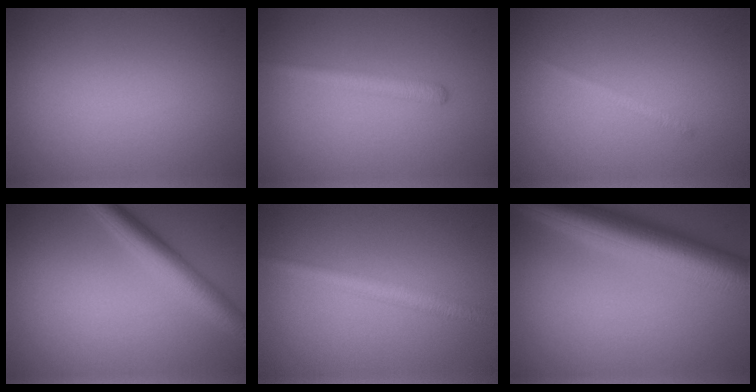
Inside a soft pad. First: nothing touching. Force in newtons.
{"total": 1.8, "press": 1.8, "slide": 0.1}
{"total": 0.8, "press": 0.8, "slide": 0.0}
{"total": 4.2, "press": 4.2, "slide": 0.1}
{"total": 2.4, "press": 2.4, "slide": 0.0}
{"total": 9.7, "press": 9.7, "slide": 0.3}